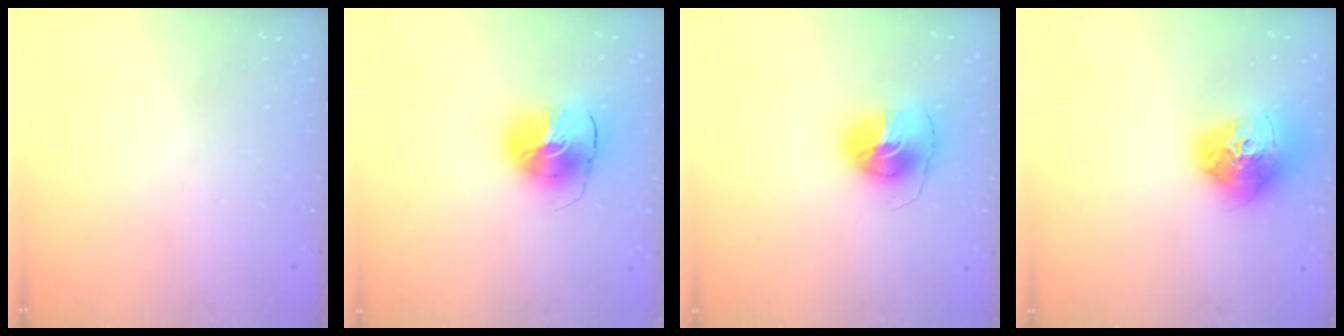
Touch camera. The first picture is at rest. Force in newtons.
{"total": 10.6, "press": 10.5, "slide": 1.7}
{"total": 9.1, "press": 9.1, "slide": 0.8}
{"total": 18.4, "press": 18.3, "slide": 2.0}